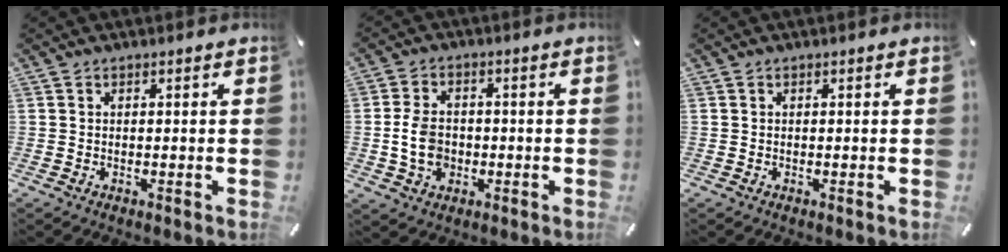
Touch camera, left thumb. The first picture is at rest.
{"total": 8.1, "force": [-1.3, 6.2, 5.1], "torque": [-0.108, 0.007, -0.024]}
{"total": 0.0}